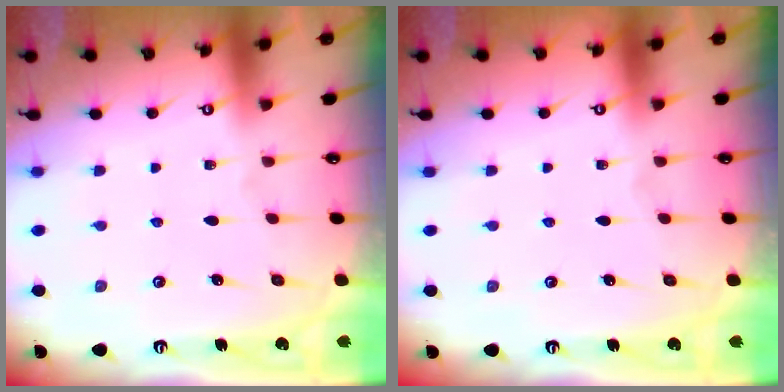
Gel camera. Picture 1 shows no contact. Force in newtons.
{"total": 0.0}